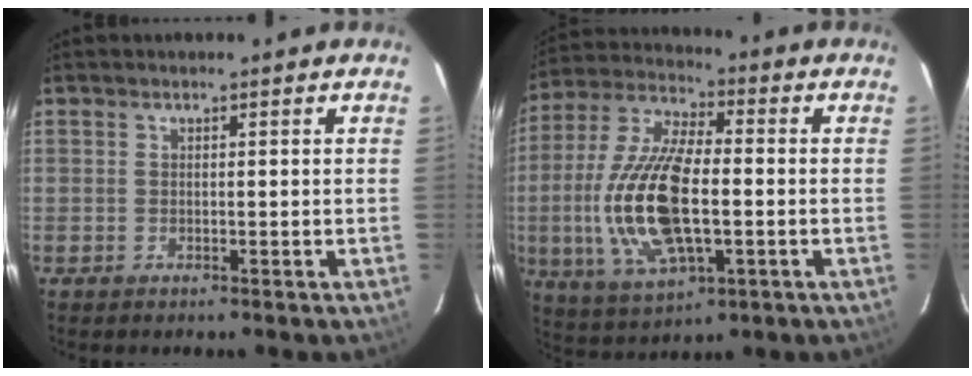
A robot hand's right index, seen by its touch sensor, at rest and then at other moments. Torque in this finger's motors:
{"motor_torque": [2.14, 0.00, 1.05, 0.21]}